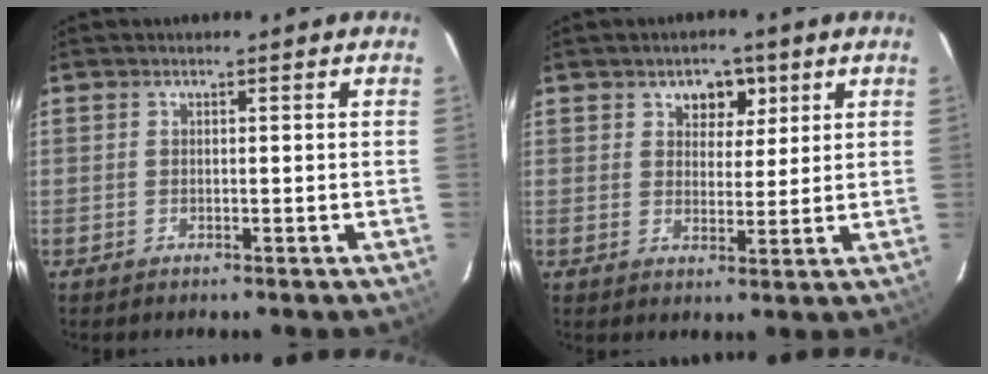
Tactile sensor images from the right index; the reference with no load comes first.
{"total": 5.0, "force": [2.6, 3.6, 2.2], "torque": [-0.021, 0.002, 0.041]}